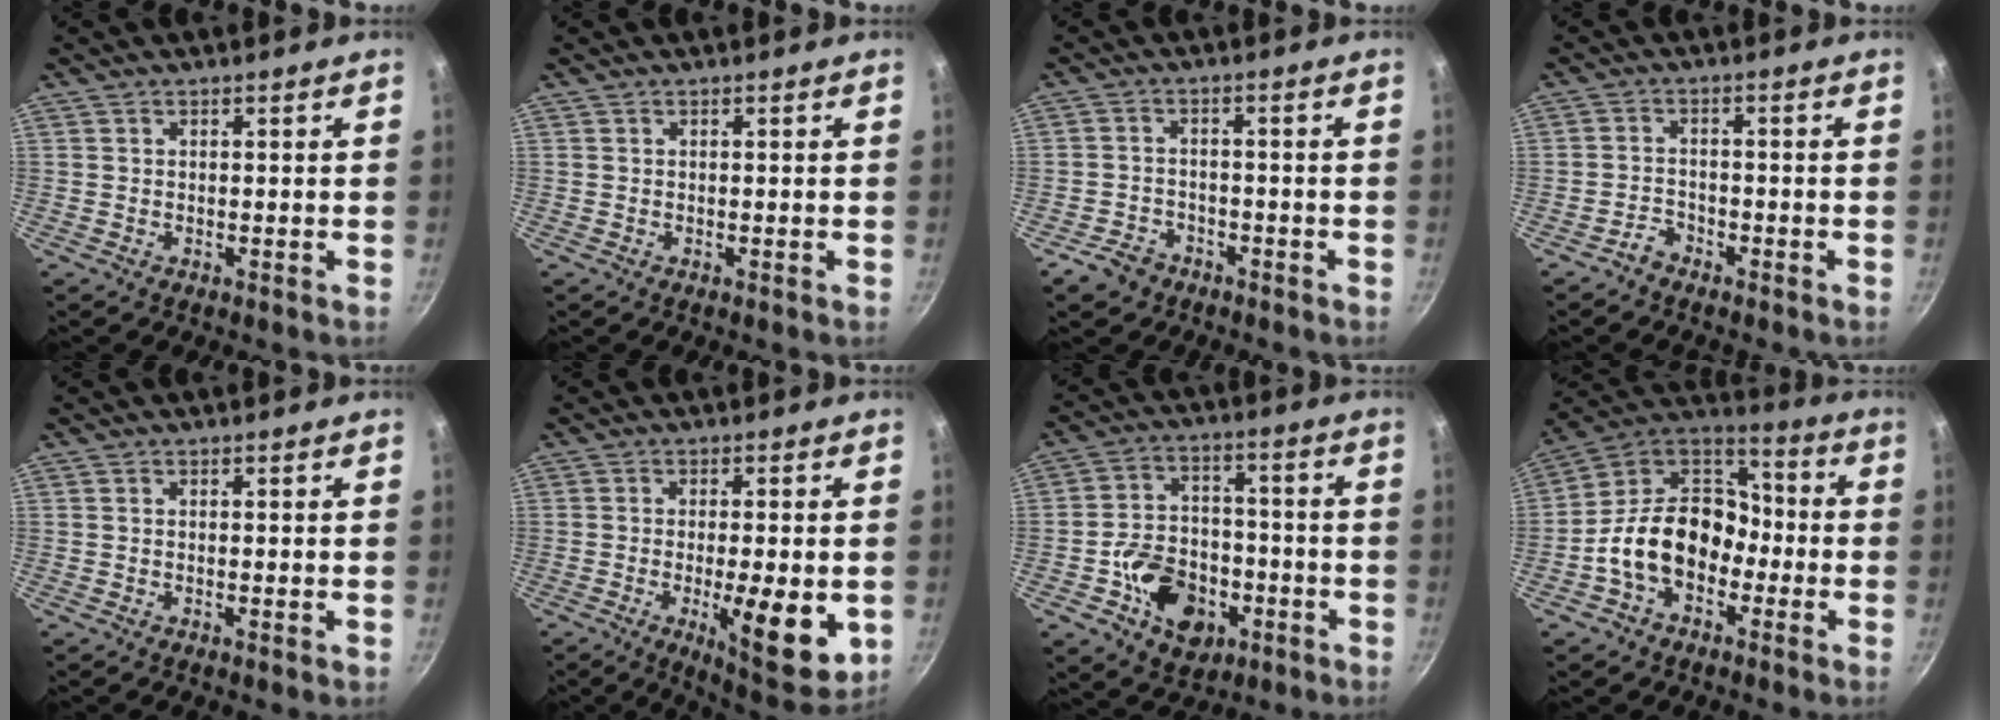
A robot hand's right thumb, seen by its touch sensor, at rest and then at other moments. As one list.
[{"total": 0.0}, {"total": 4.9, "force": [-3.2, 3.4, 1.3], "torque": [-0.020, 0.037, -0.052]}, {"total": 2.7, "force": [-2.2, 1.4, 0.6], "torque": [-0.007, 0.026, -0.040]}, {"total": 0.7, "force": [-0.2, 0.0, 0.6], "torque": [-0.011, -0.001, -0.006]}, {"total": 13.2, "force": [-3.1, 3.9, 12.2], "torque": [-0.163, -0.002, -0.037]}, {"total": 14.6, "force": [-5.4, 10.7, 8.4], "torque": [-0.101, 0.041, -0.082]}, {"total": 16.9, "force": [-5.0, 12.1, 10.8], "torque": [-0.139, 0.065, -0.109]}]